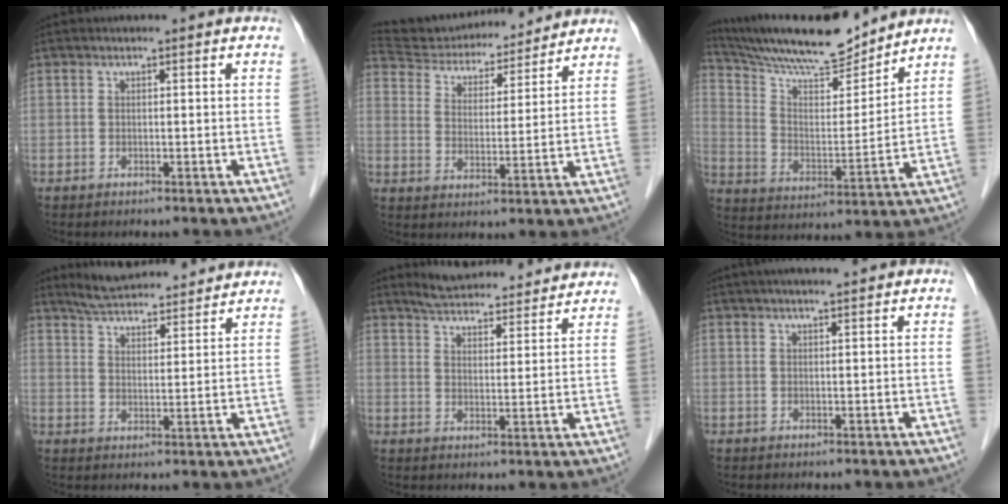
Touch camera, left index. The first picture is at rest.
{"total": 17.4, "force": [16.4, 3.9, 4.3], "torque": [-0.072, 0.020, 0.251]}
{"total": 16.1, "force": [14.9, 2.1, 5.8], "torque": [-0.112, 0.000, 0.258]}
{"total": 14.0, "force": [13.1, 2.2, 4.4], "torque": [-0.068, 0.022, 0.188]}
{"total": 16.5, "force": [15.6, 3.1, 4.5], "torque": [-0.056, 0.015, 0.206]}
{"total": 5.8, "force": [4.9, 0.4, 3.2], "torque": [-0.046, 0.026, 0.072]}